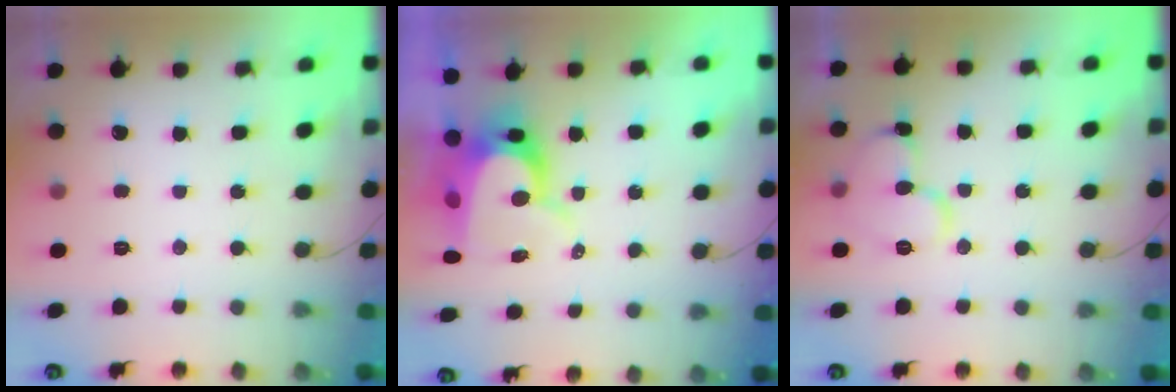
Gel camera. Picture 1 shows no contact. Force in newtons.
{"total": 9.8, "press": 9.8, "slide": 0.7}
{"total": 11.9, "press": 11.8, "slide": 1.2}